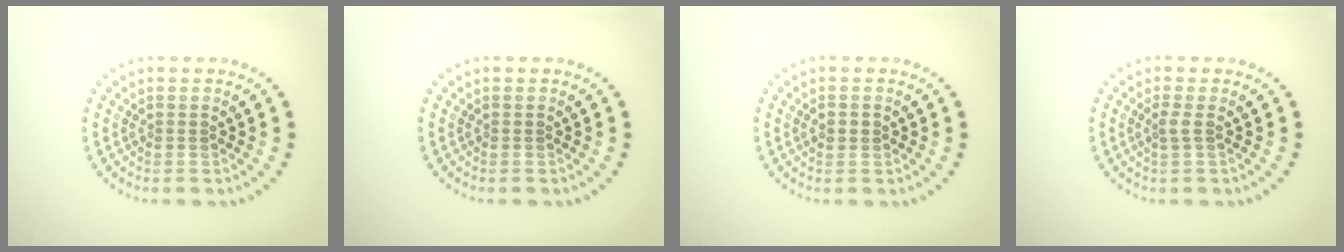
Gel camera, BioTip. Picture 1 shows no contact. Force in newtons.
{"total": 0.0}
{"total": 1.2, "press": 1.2, "slide": 0.0}
{"total": 0.9, "press": 0.6, "slide": 0.8}